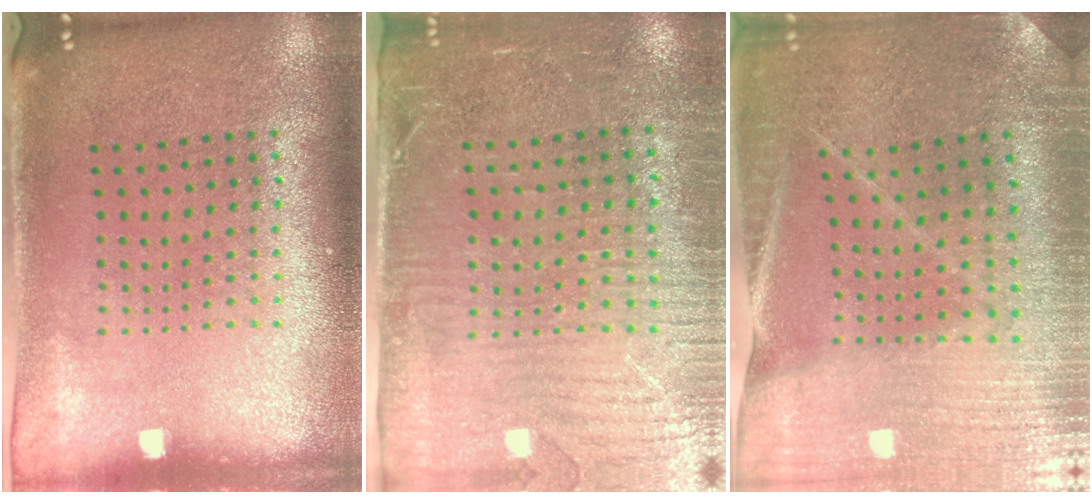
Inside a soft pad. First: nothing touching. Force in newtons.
{"total": 3.5, "press": 3.1, "slide": 1.5}
{"total": 1.7, "press": 1.7, "slide": 0.1}